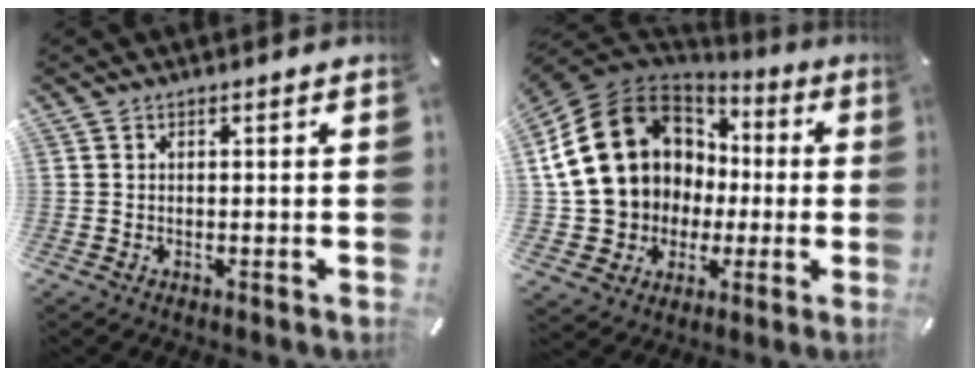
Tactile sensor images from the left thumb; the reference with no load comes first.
{"total": 19.7, "force": [3.0, 17.3, 9.0], "torque": [-0.197, -0.008, 0.078]}